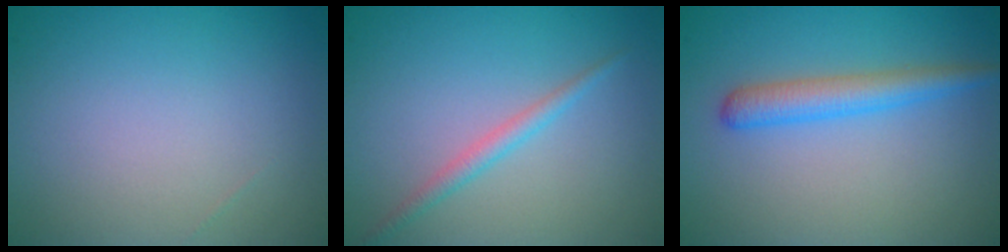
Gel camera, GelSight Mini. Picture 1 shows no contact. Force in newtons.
{"total": 1.5, "press": 1.5, "slide": 0.1}
{"total": 2.8, "press": 2.8, "slide": 0.1}